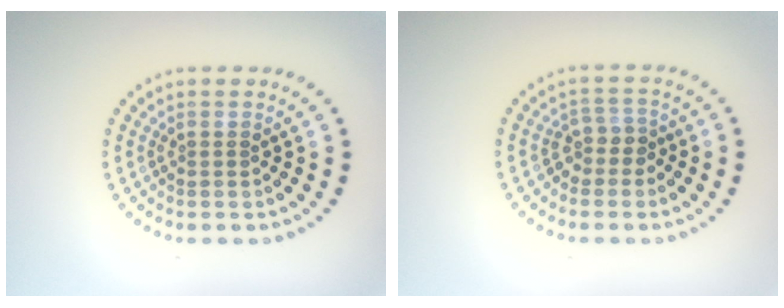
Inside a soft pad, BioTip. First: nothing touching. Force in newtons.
{"total": 1.9, "press": 1.5, "slide": 1.1}